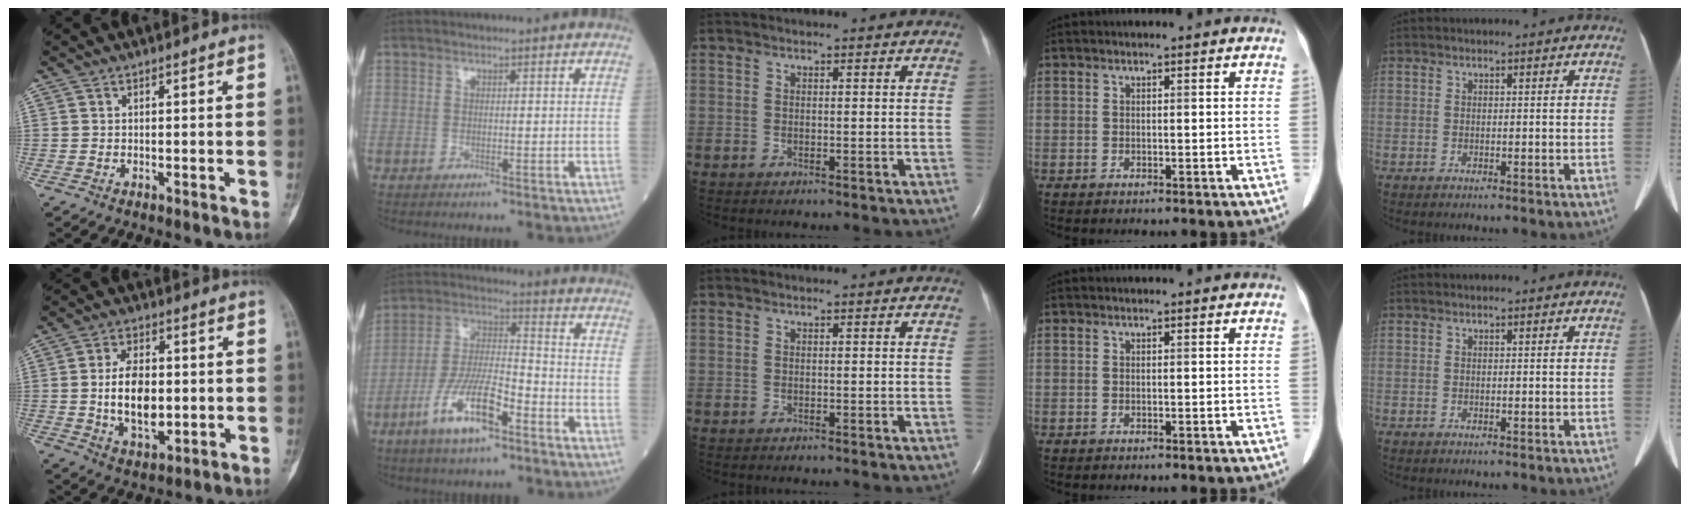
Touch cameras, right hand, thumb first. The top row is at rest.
{"thumb": {"total": 11.0, "force": [-0.2, 6.4, 9.0], "torque": [-0.138, -0.006, 0.002]}, "index": {"total": 11.6, "force": [-6.2, 2.7, 9.5], "torque": [-0.194, -0.005, -0.118]}}